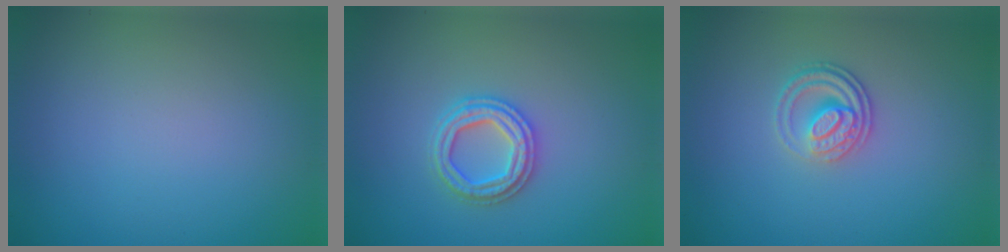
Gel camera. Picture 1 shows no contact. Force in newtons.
{"total": 2.9, "press": 2.9, "slide": 0.6}
{"total": 2.8, "press": 2.5, "slide": 1.4}